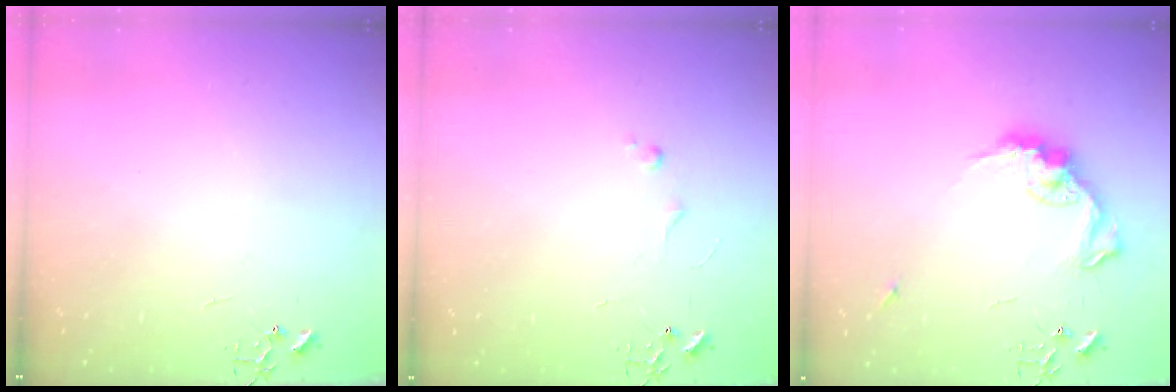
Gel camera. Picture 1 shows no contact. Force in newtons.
{"total": 3.6, "press": 3.6, "slide": 0.5}
{"total": 13.1, "press": 13.1, "slide": 0.3}